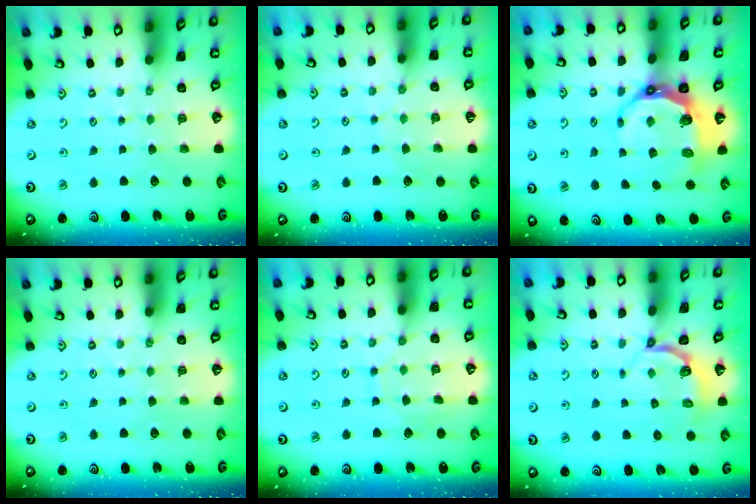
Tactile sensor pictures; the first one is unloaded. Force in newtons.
{"total": 5.2, "press": 5.2, "slide": 0.4}
{"total": 8.2, "press": 7.2, "slide": 3.8}
{"total": 0.0}
{"total": 7.7, "press": 7.7, "slide": 0.7}
{"total": 3.5, "press": 2.6, "slide": 2.3}